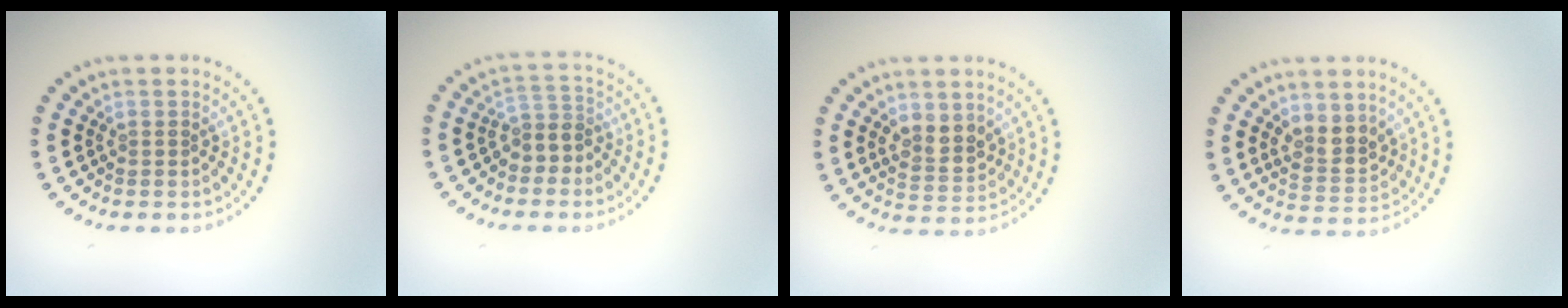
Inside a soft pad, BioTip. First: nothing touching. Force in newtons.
{"total": 2.7, "press": 2.2, "slide": 1.5}
{"total": 2.8, "press": 2.7, "slide": 0.9}
{"total": 3.2, "press": 3.0, "slide": 1.1}